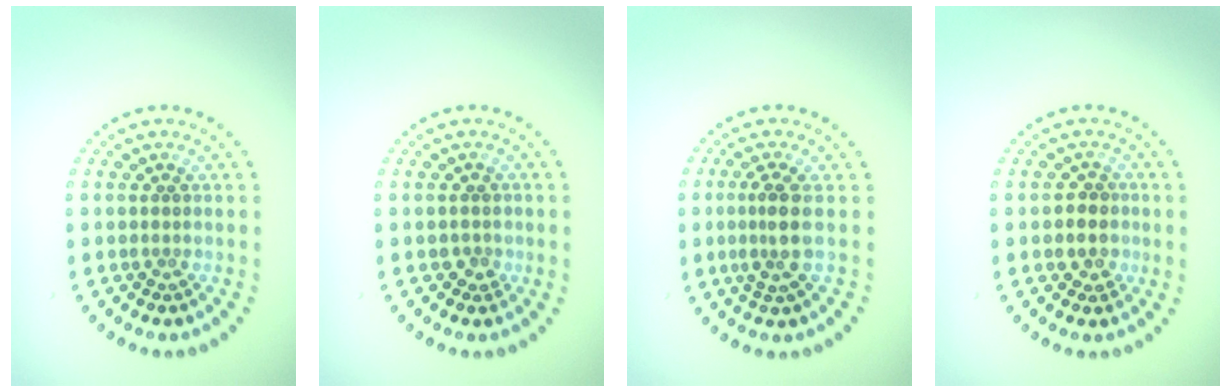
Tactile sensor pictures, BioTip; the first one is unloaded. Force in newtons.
{"total": 0.9, "press": 0.8, "slide": 0.5}
{"total": 2.6, "press": 2.0, "slide": 1.7}
{"total": 2.4, "press": 2.2, "slide": 0.8}